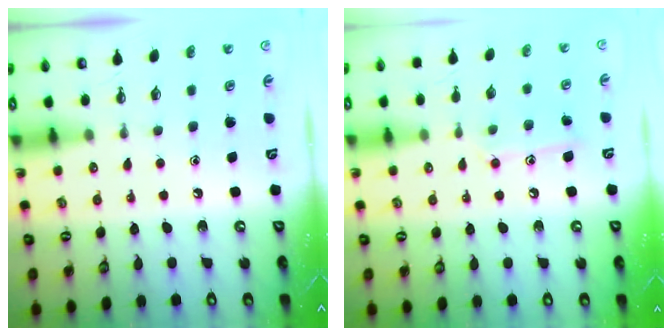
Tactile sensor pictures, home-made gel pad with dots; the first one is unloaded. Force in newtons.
{"total": 8.9, "press": 8.8, "slide": 0.6}